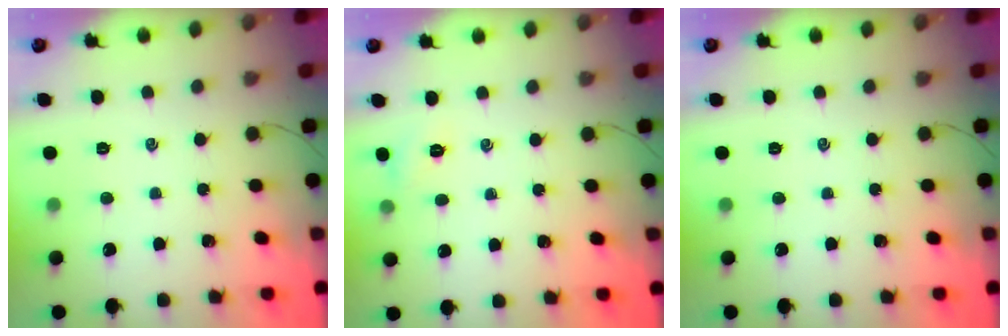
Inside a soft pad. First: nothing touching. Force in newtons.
{"total": 2.9, "press": 2.8, "slide": 0.5}
{"total": 0.0}